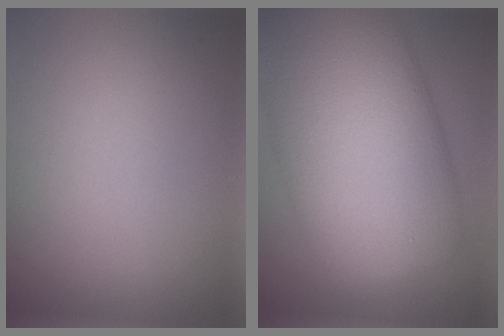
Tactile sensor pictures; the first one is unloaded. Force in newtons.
{"total": 16.9, "press": 16.9, "slide": 0.7}